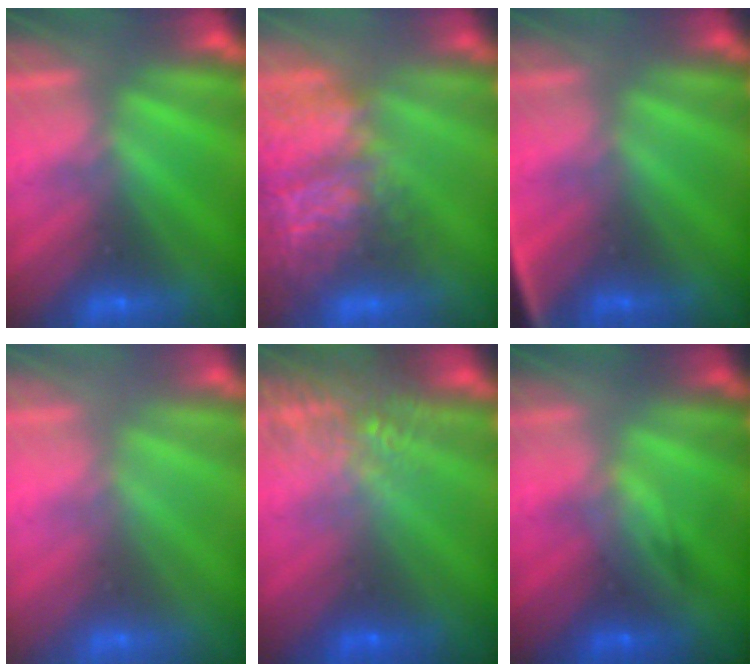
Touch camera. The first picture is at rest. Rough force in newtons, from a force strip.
{"total": 9.6}
{"total": 2.7}
{"total": 2.4}
{"total": 7.4}
{"total": 1.6}